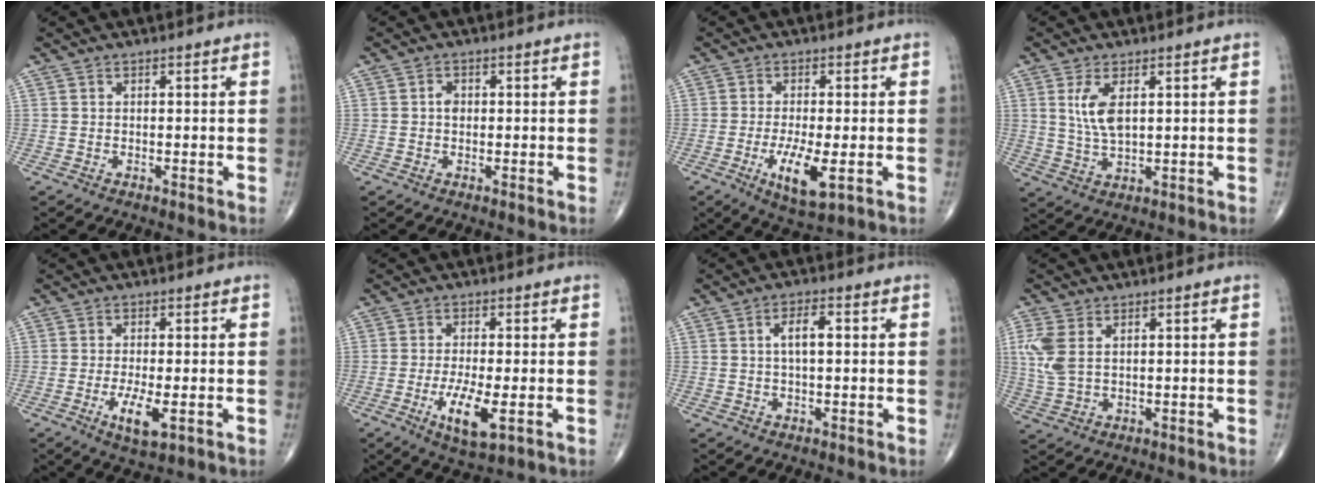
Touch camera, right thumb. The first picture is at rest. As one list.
[{"total": 1.5, "force": [0.0, 1.1, 1.0], "torque": [-0.010, 0.000, -0.003]}, {"total": 8.0, "force": [-2.3, 2.4, 7.3], "torque": [-0.137, -0.019, -0.035]}, {"total": 5.8, "force": [1.7, 2.3, 5.0], "torque": [-0.104, -0.014, 0.042]}, {"total": 5.6, "force": [-1.7, 1.7, 5.0], "torque": [-0.097, -0.013, -0.027]}, {"total": 7.8, "force": [-2.3, 2.3, 7.1], "torque": [-0.135, -0.016, -0.037]}, {"total": 4.0, "force": [0.6, 1.5, 3.7], "torque": [-0.060, 0.003, 0.007]}, {"total": 4.9, "force": [1.5, 2.7, 3.8], "torque": [-0.100, 0.004, 0.037]}]